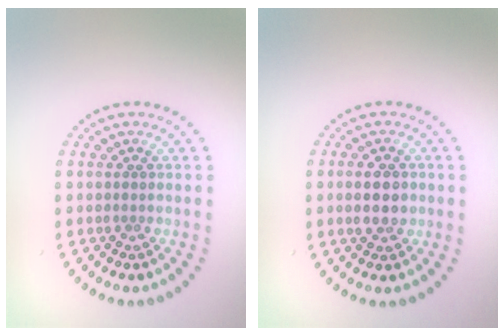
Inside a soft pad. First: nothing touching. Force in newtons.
{"total": 2.9, "press": 2.9, "slide": 0.2}